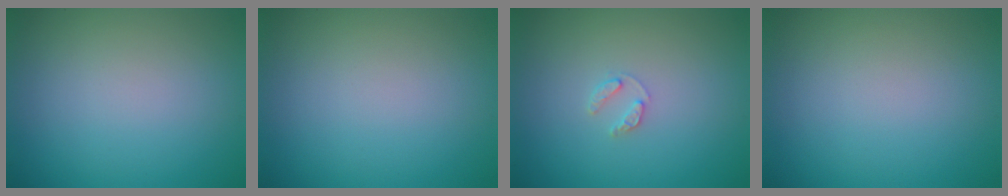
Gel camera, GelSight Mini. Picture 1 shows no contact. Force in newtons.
{"total": 0.0}
{"total": 1.1, "press": 1.1, "slide": 0.2}
{"total": 0.0}